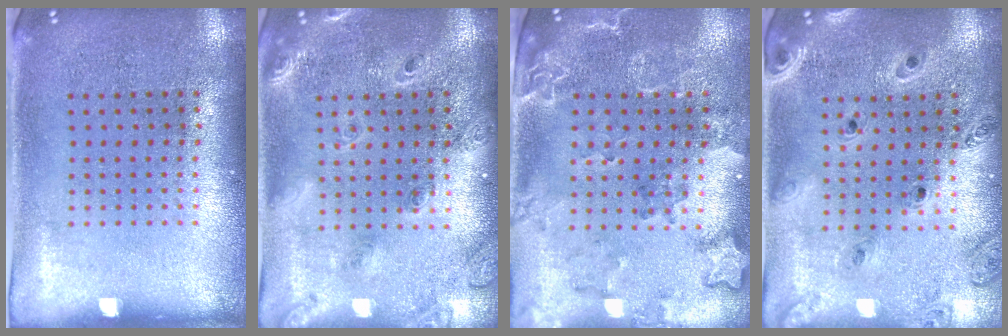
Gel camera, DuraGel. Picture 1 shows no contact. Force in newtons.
{"total": 1.7, "press": 1.6, "slide": 0.6}
{"total": 2.2, "press": 1.9, "slide": 1.1}
{"total": 1.3, "press": 1.3, "slide": 0.2}